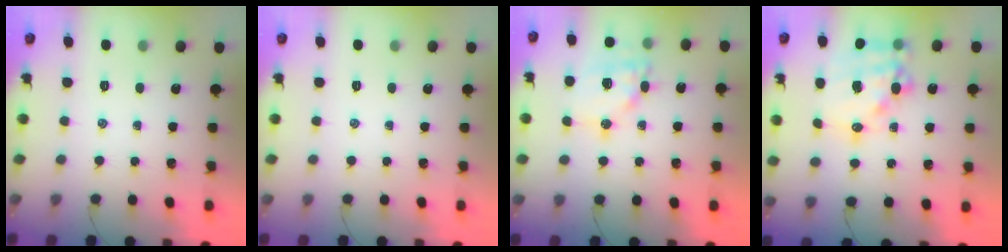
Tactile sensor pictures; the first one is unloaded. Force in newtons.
{"total": 0.0}
{"total": 15.0, "press": 14.7, "slide": 2.9}
{"total": 16.4, "press": 16.1, "slide": 3.3}